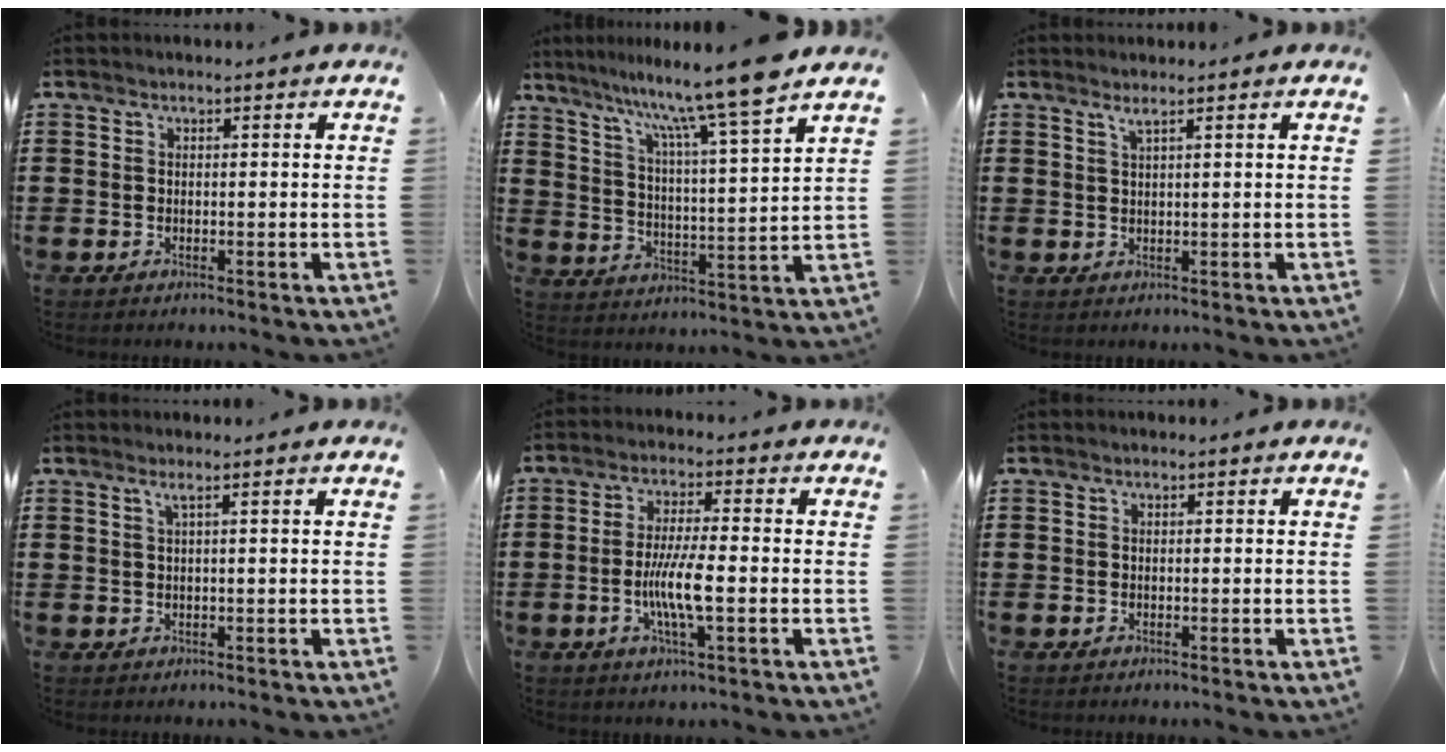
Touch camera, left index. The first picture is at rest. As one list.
[{"total": 11.0, "force": [9.1, -1.8, 5.8], "torque": [-0.136, -0.054, 0.144]}, {"total": 1.4, "force": [1.0, -0.3, 1.0], "torque": [-0.021, -0.003, 0.018]}, {"total": 1.3, "force": [0.5, -0.3, 1.1], "torque": [-0.021, -0.004, 0.009]}, {"total": 7.0, "force": [-1.4, 1.0, 6.7], "torque": [-0.135, -0.008, -0.032]}, {"total": 0.0}]